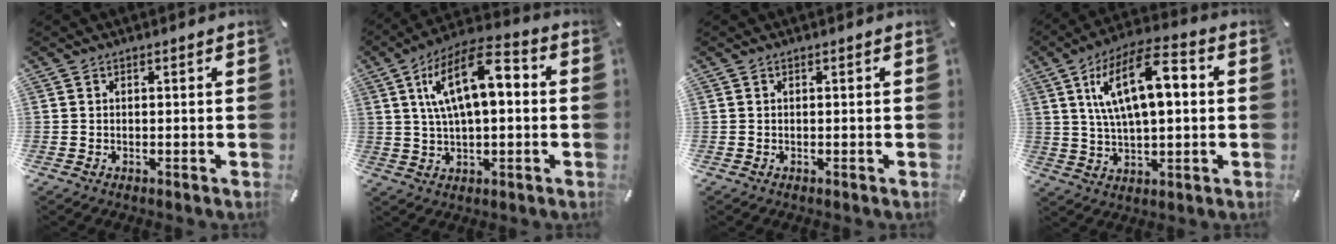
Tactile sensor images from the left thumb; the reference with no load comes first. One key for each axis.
{"total": 14.7, "fx": 3.7, "fy": 6.7, "fz": 12.6, "tx": -0.223, "ty": -0.001, "tz": 0.063}
{"total": 0.0}
{"total": 16.1, "fx": 4.4, "fy": 7.1, "fz": 13.8, "tx": -0.253, "ty": 0.003, "tz": 0.072}